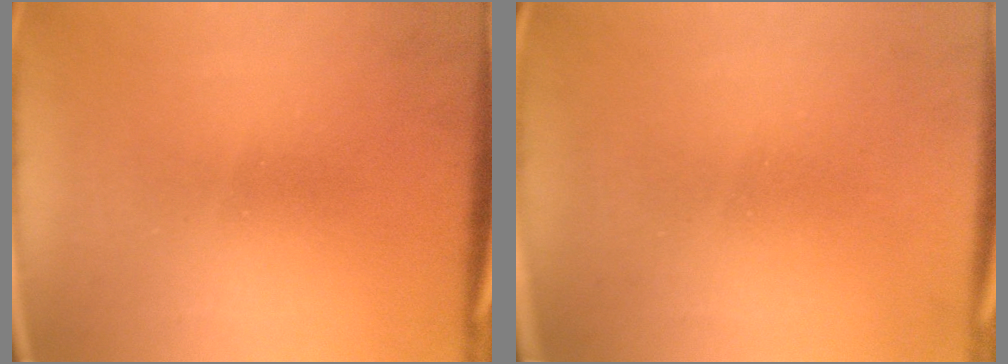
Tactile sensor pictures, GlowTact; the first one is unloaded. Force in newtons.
{"total": 1.1}